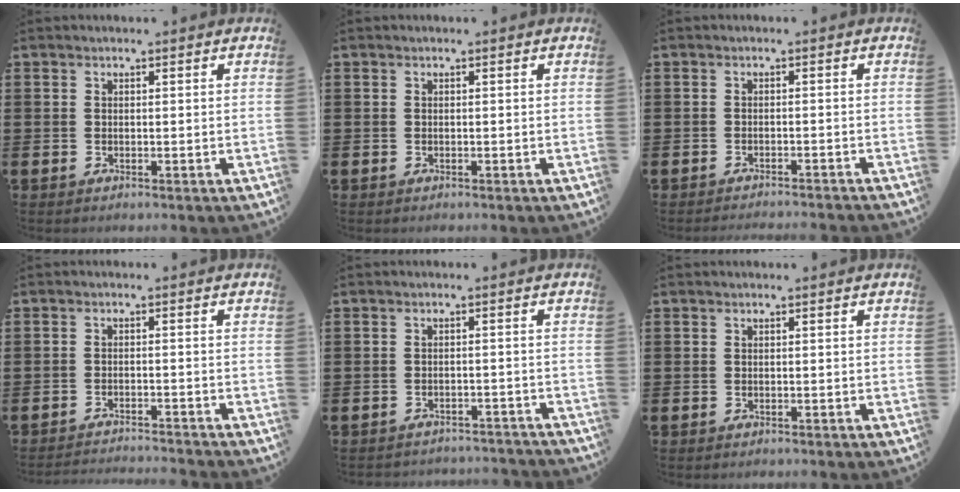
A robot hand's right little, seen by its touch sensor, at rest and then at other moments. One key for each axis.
{"total": 0.0}
{"total": 1.2, "fx": -1.2, "fy": -0.2, "fz": 0.0, "tx": 0.001, "ty": 0.002, "tz": -0.025}
{"total": 2.0, "fx": -2.0, "fy": -0.3, "fz": -0.1, "tx": -0.001, "ty": 0.003, "tz": -0.042}
{"total": 1.9, "fx": -1.9, "fy": 0.0, "fz": -0.2, "tx": -0.003, "ty": 0.002, "tz": -0.041}
{"total": 0.0}